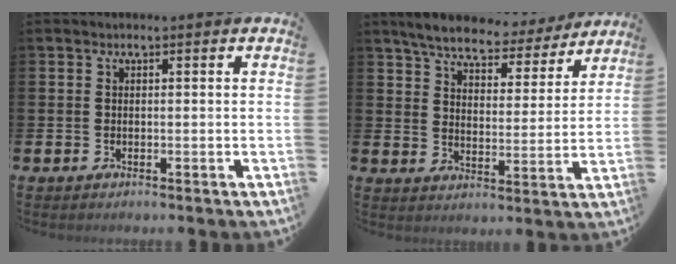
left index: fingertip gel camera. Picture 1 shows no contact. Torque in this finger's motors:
{"motor_torque": [1.04, -1.10, 0.86, 0.19]}